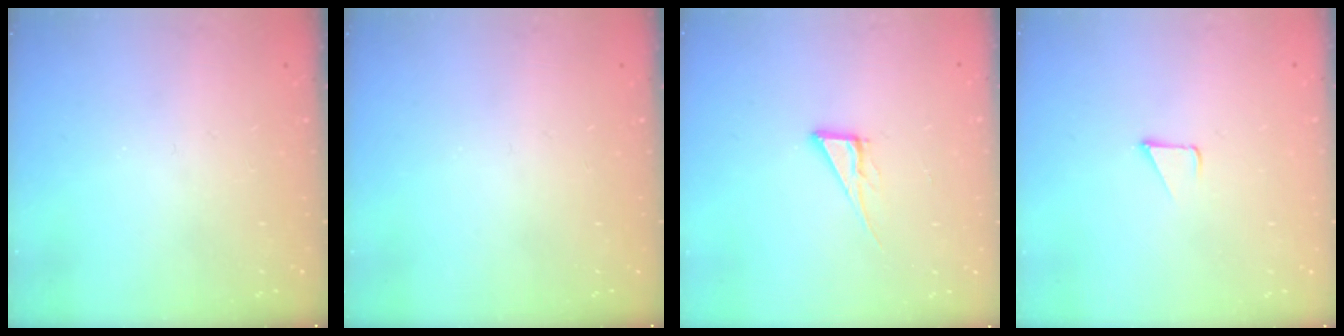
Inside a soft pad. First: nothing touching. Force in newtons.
{"total": 0.0}
{"total": 6.8, "press": 6.8, "slide": 0.2}
{"total": 1.7, "press": 1.7, "slide": 0.1}